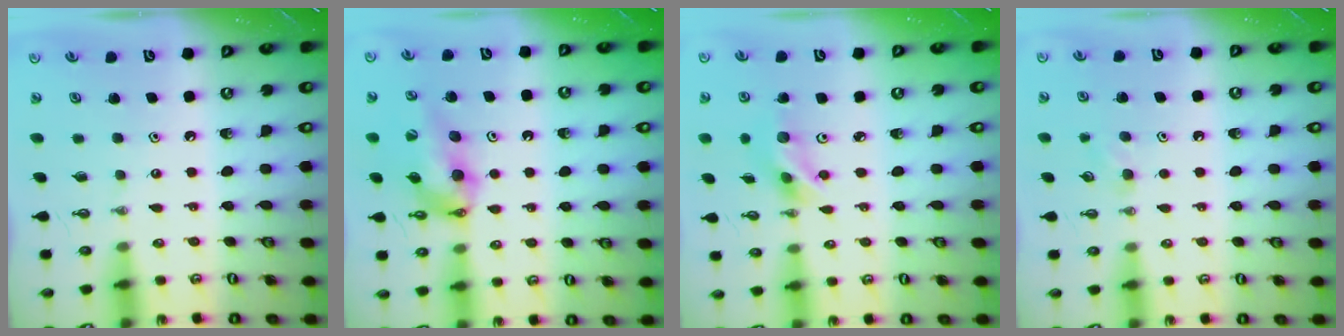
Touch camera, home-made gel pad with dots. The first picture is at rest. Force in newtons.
{"total": 10.8, "press": 10.7, "slide": 1.5}
{"total": 9.0, "press": 8.2, "slide": 3.6}
{"total": 4.3, "press": 4.1, "slide": 1.3}